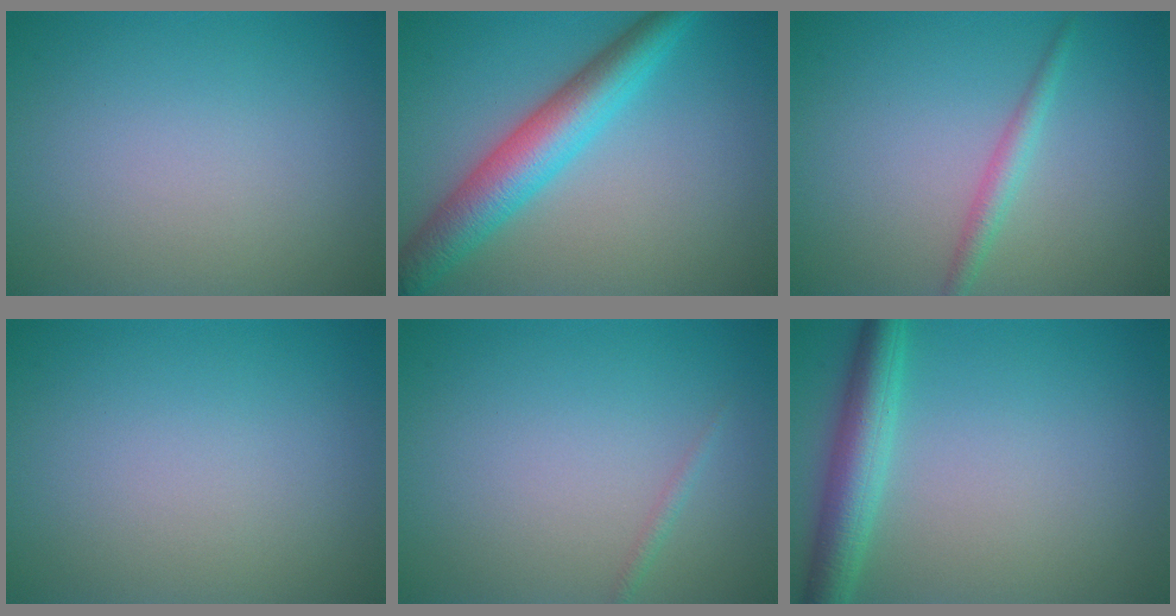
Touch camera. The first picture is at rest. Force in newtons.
{"total": 6.3, "press": 6.3, "slide": 0.2}
{"total": 1.7, "press": 1.7, "slide": 0.0}
{"total": 0.0}
{"total": 0.7, "press": 0.7, "slide": 0.0}
{"total": 4.4, "press": 4.4, "slide": 0.2}